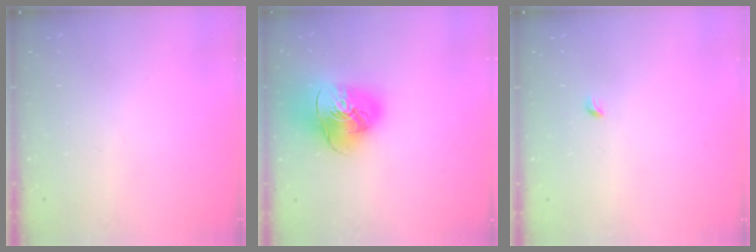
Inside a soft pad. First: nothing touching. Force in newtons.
{"total": 17.2, "press": 17.1, "slide": 2.0}
{"total": 2.7, "press": 2.6, "slide": 0.6}